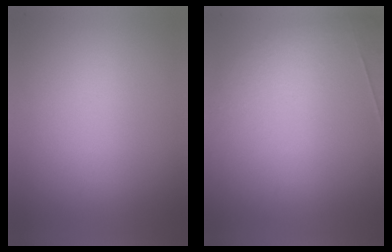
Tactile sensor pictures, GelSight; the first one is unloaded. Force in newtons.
{"total": 2.6}